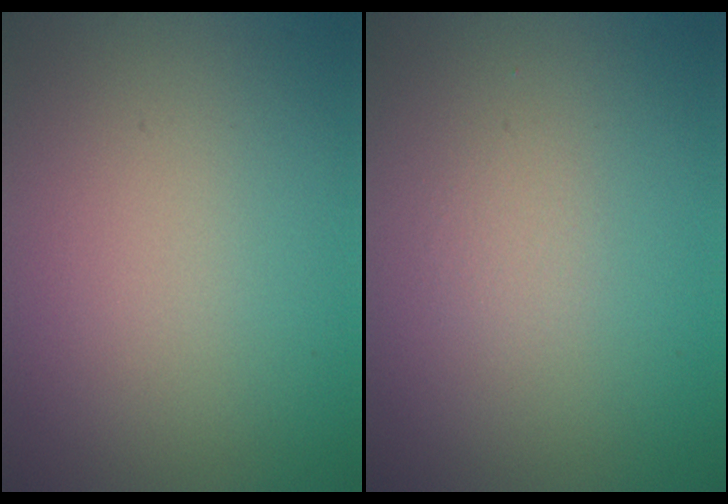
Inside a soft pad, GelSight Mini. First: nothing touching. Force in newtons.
{"total": 0.0}